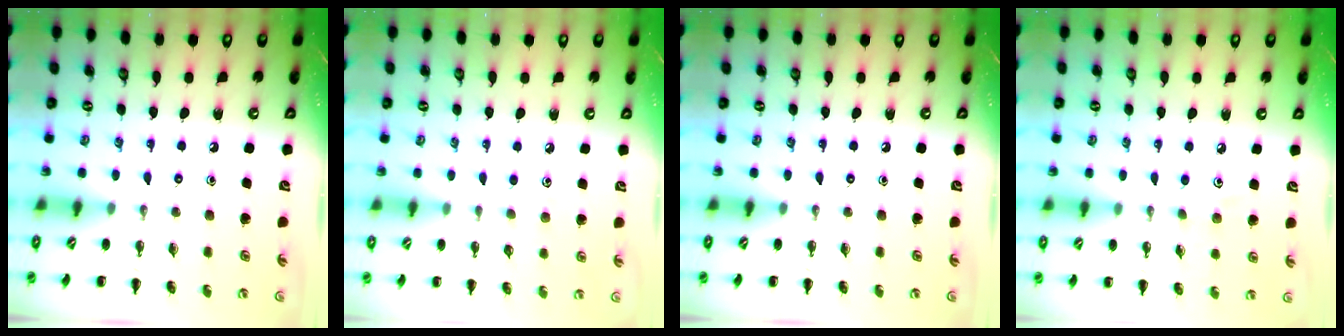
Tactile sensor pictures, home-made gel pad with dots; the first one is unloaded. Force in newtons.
{"total": 3.7, "press": 3.6, "slide": 1.0}
{"total": 0.0}
{"total": 2.9, "press": 2.8, "slide": 0.8}